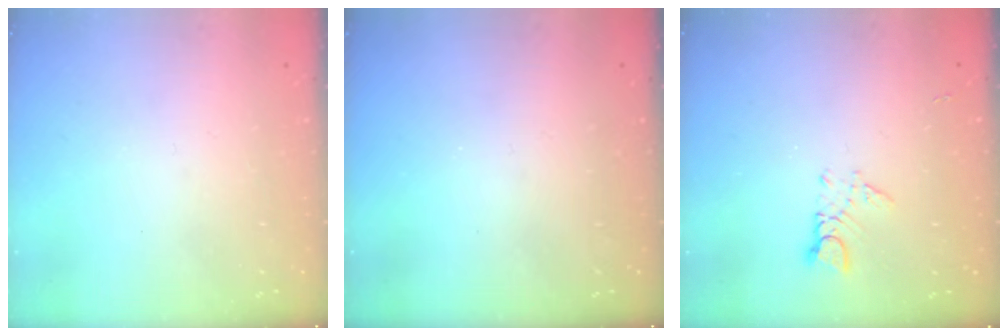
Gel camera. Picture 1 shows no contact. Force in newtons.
{"total": 0.0}
{"total": 2.7, "press": 2.6, "slide": 0.3}